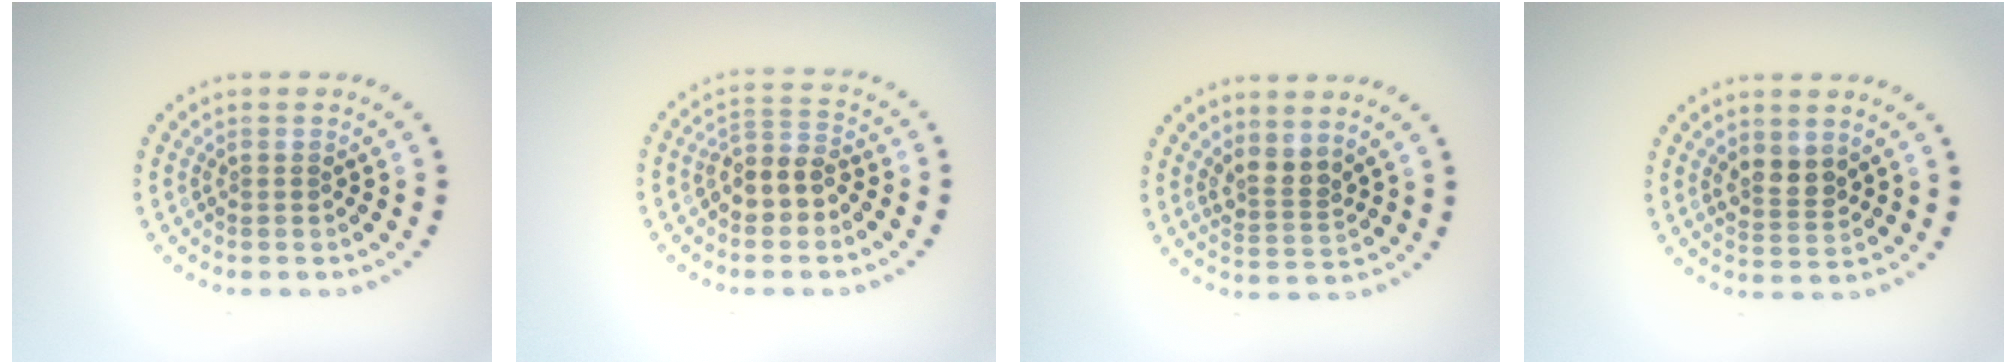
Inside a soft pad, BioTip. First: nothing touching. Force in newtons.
{"total": 3.3, "press": 3.0, "slide": 1.5}
{"total": 2.4, "press": 1.8, "slide": 1.6}
{"total": 2.4, "press": 2.2, "slide": 1.0}